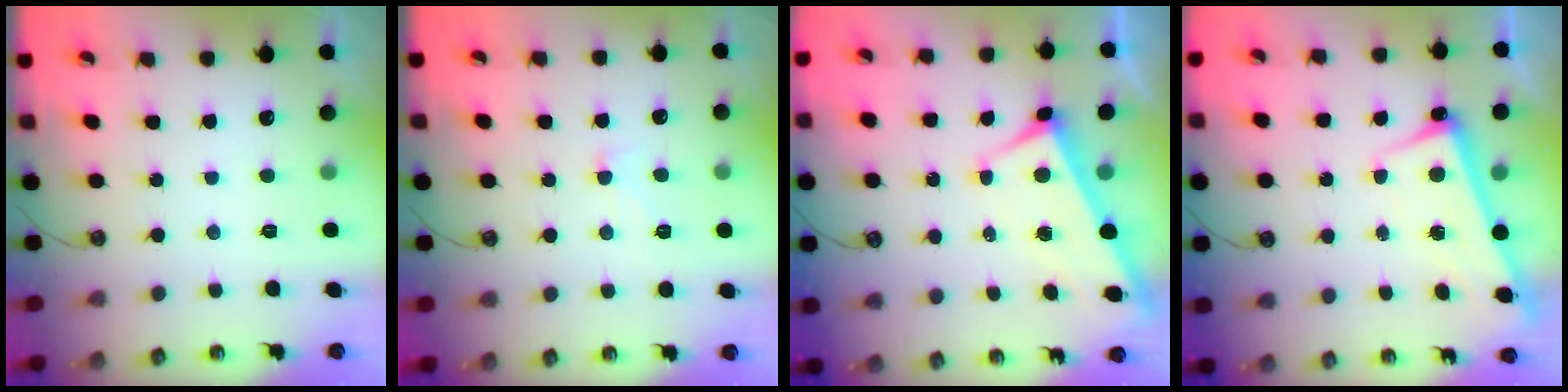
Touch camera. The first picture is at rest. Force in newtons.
{"total": 0.9, "press": 0.8, "slide": 0.4}
{"total": 2.8, "press": 2.7, "slide": 0.9}
{"total": 2.6, "press": 2.4, "slide": 0.9}